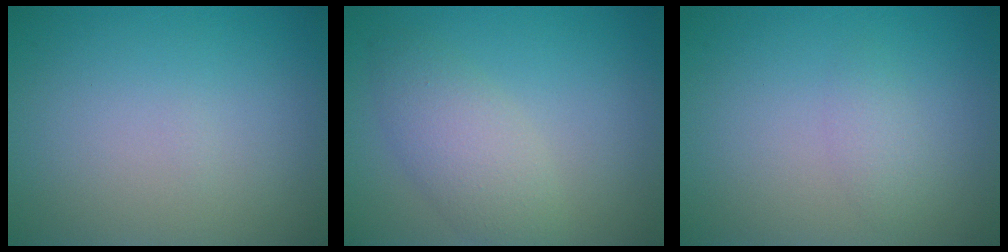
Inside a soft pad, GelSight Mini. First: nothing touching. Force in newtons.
{"total": 3.6, "press": 3.6, "slide": 0.2}
{"total": 1.2, "press": 1.2, "slide": 0.1}